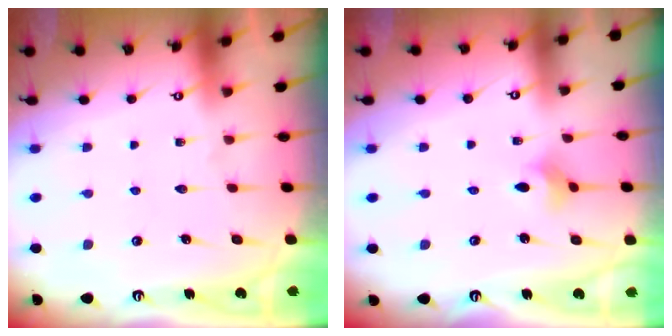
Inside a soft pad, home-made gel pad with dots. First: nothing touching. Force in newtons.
{"total": 2.3, "press": 2.3, "slide": 0.5}